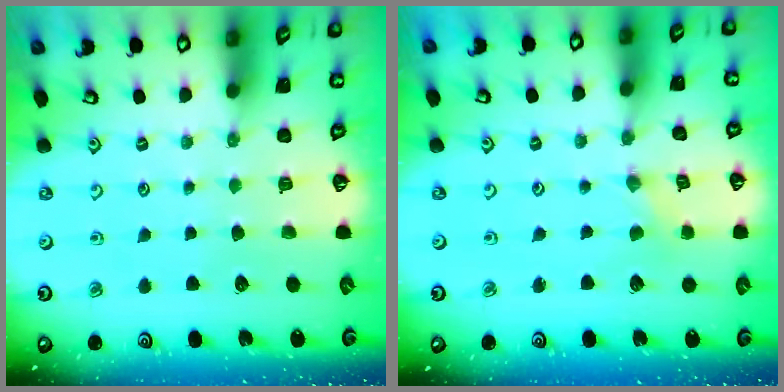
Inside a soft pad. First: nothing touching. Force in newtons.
{"total": 0.0}